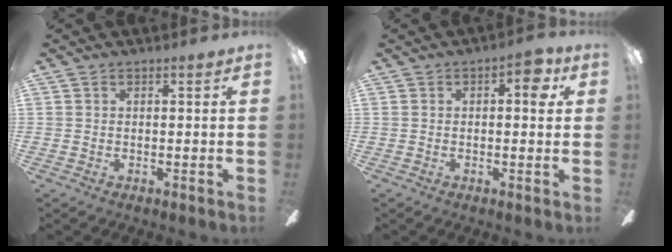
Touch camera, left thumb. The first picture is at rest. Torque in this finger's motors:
{"motor_torque": [0.31, 0.38, -0.03, 0.00, -0.01]}